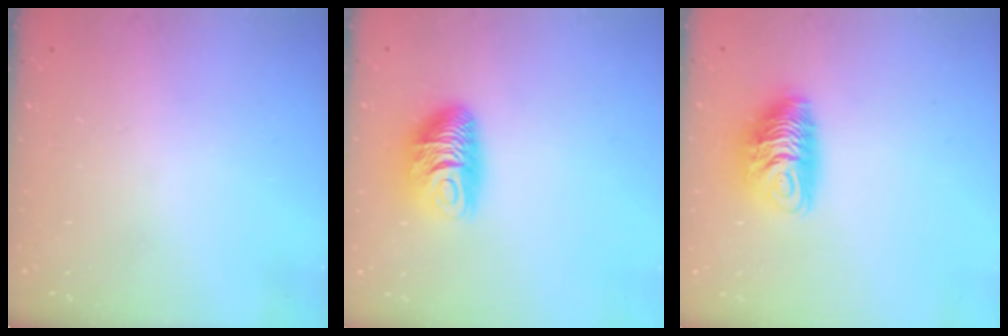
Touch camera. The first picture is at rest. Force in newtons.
{"total": 10.3, "press": 10.3, "slide": 0.8}
{"total": 10.0, "press": 9.9, "slide": 0.8}